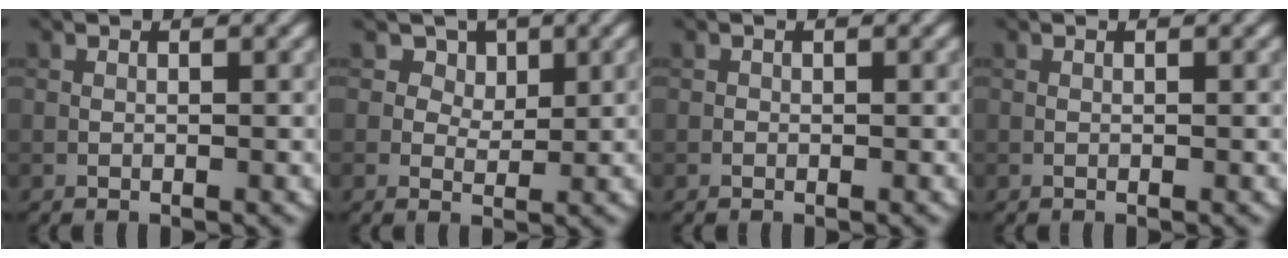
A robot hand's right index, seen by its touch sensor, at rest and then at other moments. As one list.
[{"total": 3.3, "force": [1.8, 2.2, 1.5], "torque": [-0.027, -0.006, 0.023]}, {"total": 0.0}, {"total": 0.0}]